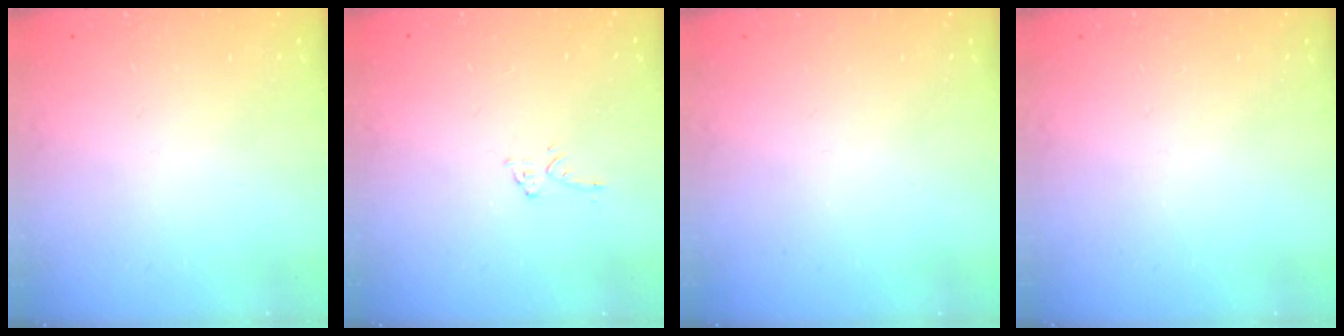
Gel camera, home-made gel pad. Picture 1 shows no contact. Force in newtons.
{"total": 3.1, "press": 3.1, "slide": 0.2}
{"total": 0.0}
{"total": 0.0}